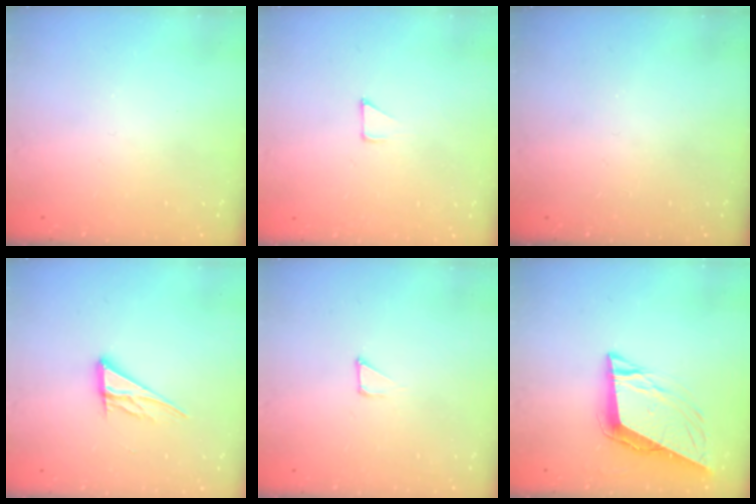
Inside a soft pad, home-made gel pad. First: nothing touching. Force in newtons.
{"total": 2.8, "press": 2.8, "slide": 0.2}
{"total": 0.0}
{"total": 10.2, "press": 10.1, "slide": 0.9}
{"total": 1.2, "press": 1.2, "slide": 0.0}
{"total": 10.9, "press": 10.3, "slide": 3.4}